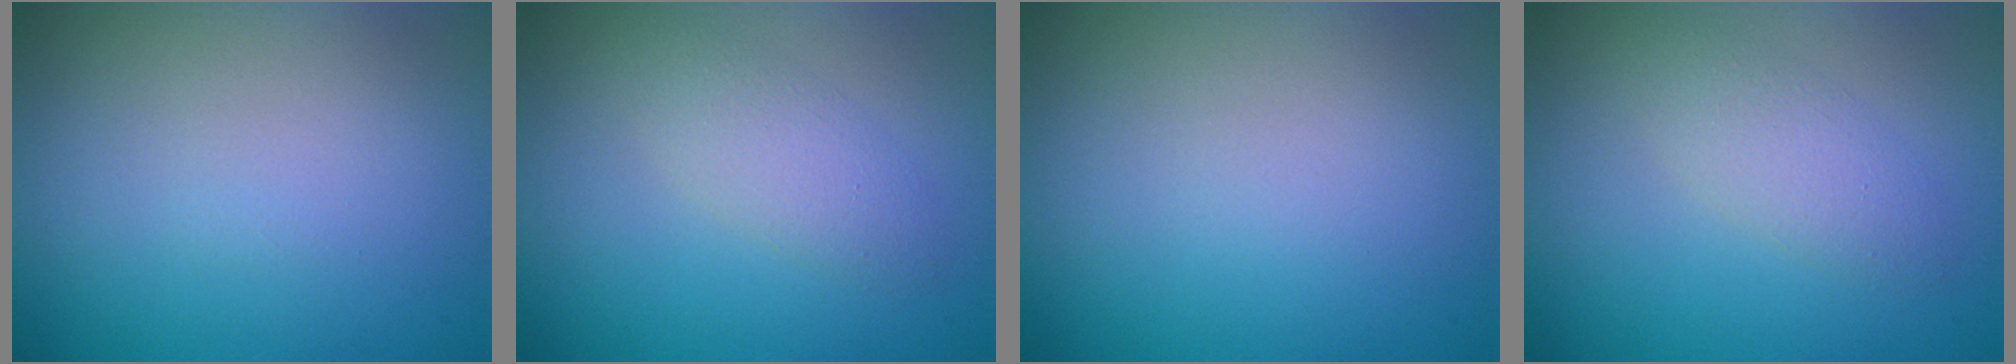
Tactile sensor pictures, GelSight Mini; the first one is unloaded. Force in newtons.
{"total": 2.4, "press": 2.4, "slide": 0.1}
{"total": 0.0}
{"total": 2.4, "press": 2.4, "slide": 0.1}